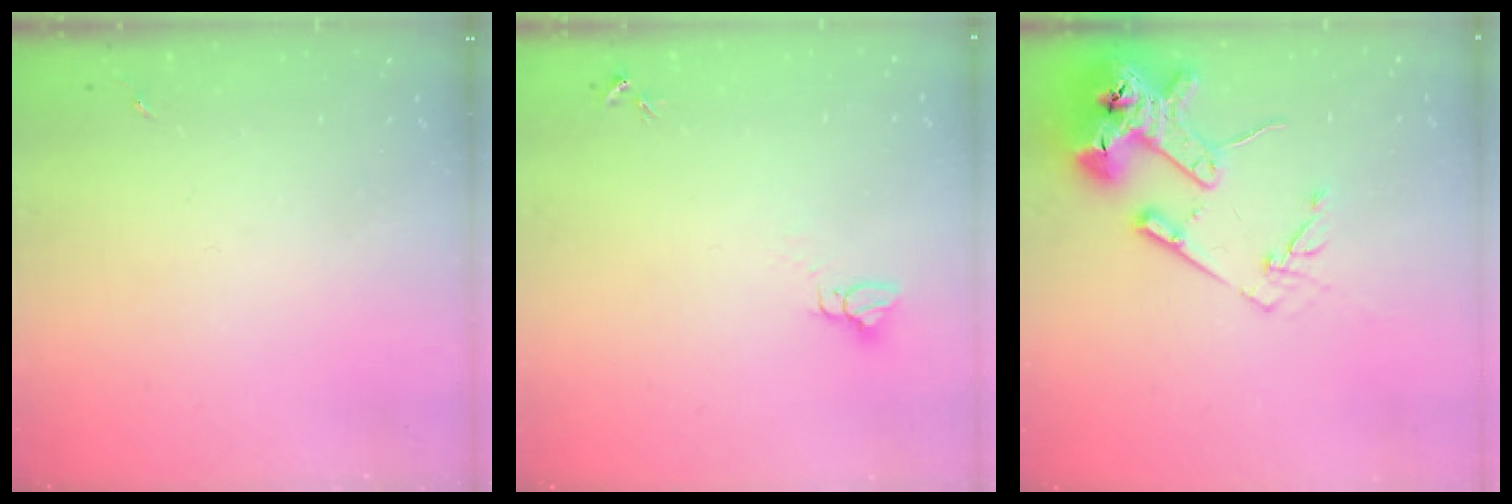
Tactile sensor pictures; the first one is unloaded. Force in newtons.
{"total": 3.0, "press": 3.0, "slide": 0.1}
{"total": 16.8, "press": 16.7, "slide": 1.9}